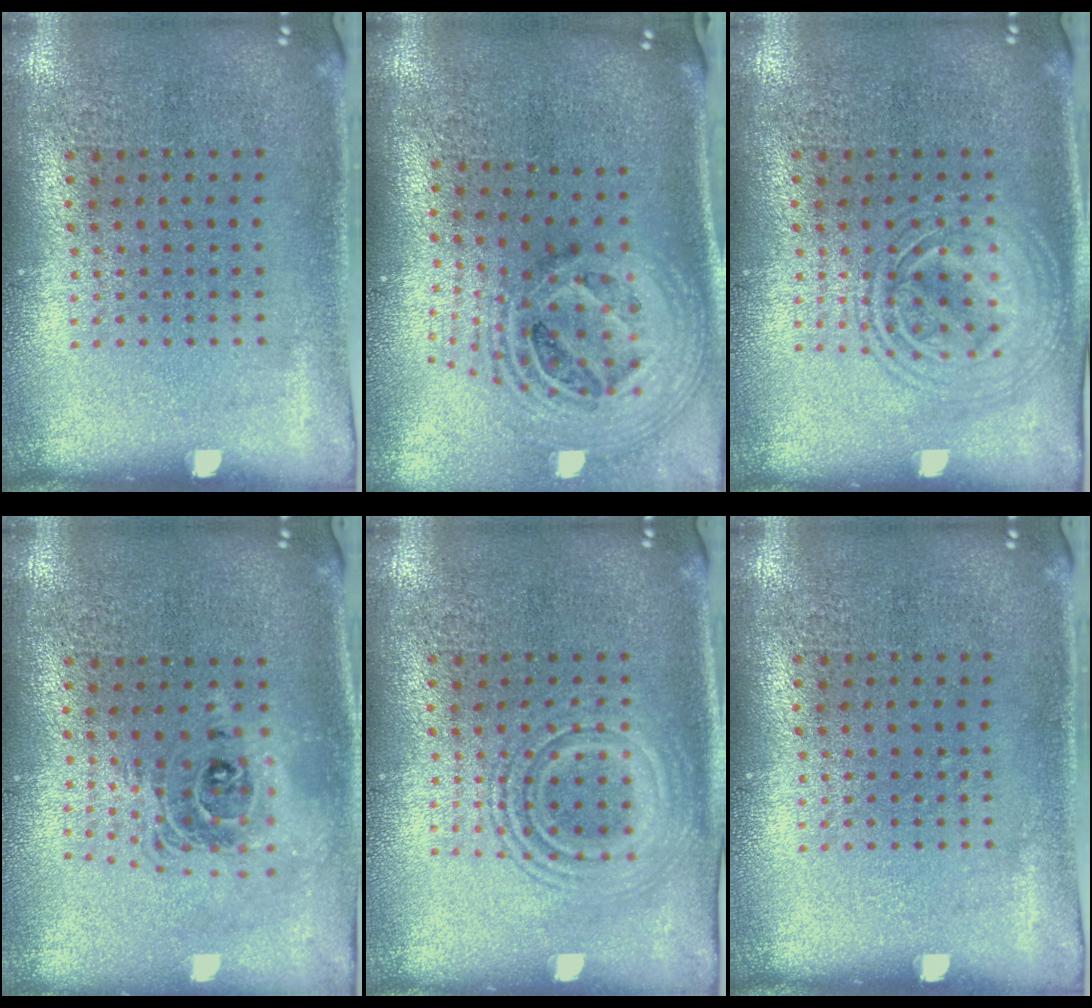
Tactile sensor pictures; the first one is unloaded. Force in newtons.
{"total": 2.7, "press": 1.9, "slide": 1.9}
{"total": 3.0, "press": 3.0, "slide": 0.4}
{"total": 2.0, "press": 1.5, "slide": 1.3}
{"total": 2.5, "press": 2.4, "slide": 0.4}
{"total": 0.0}